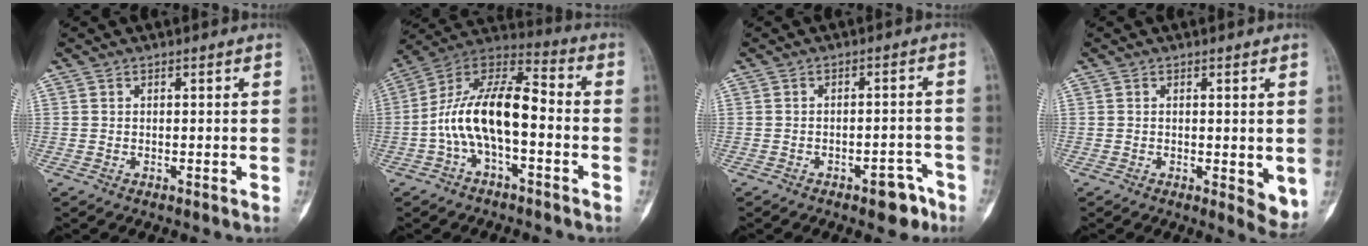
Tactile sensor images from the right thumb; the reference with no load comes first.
{"total": 15.4, "force": [-2.8, 7.1, 13.4], "torque": [-0.237, 0.064, -0.059]}
{"total": 5.2, "force": [-3.4, 2.5, 3.0], "torque": [-0.019, 0.030, -0.038]}
{"total": 4.5, "force": [-0.2, 1.6, 4.2], "torque": [-0.043, -0.012, 0.001]}